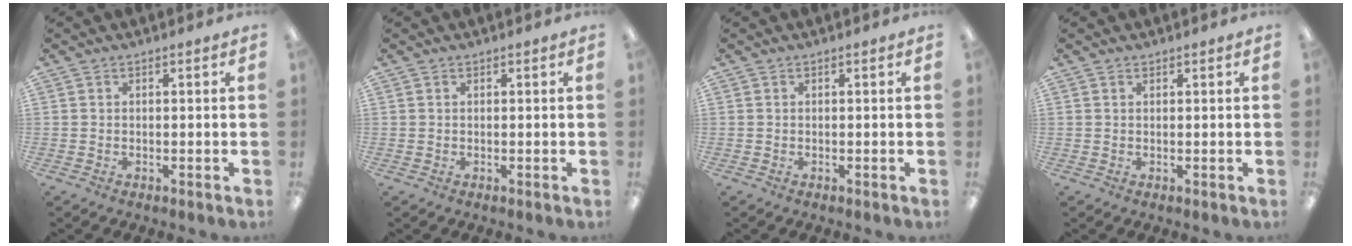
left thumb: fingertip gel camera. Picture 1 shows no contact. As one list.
[{"total": 0.0}, {"total": 0.0}, {"total": 0.6, "force": [0.5, 0.3, 0.2], "torque": [-0.005, 0.002, 0.008]}]